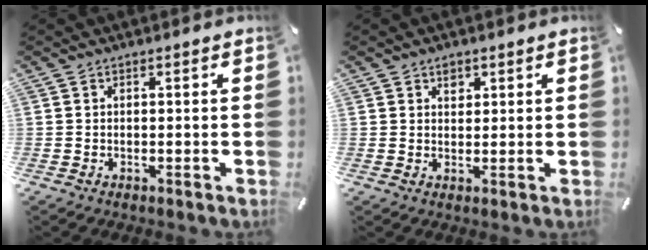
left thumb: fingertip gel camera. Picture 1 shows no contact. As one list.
[{"total": 2.1, "force": [1.1, 1.6, 0.8], "torque": [0.007, -0.008, 0.014]}]